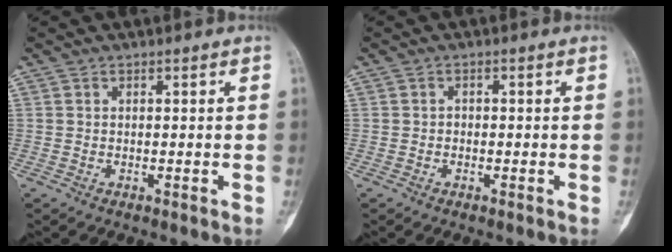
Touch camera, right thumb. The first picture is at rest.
{"total": 0.7, "force": [-0.3, 0.6, 0.2], "torque": [0.009, 0.004, -0.009]}